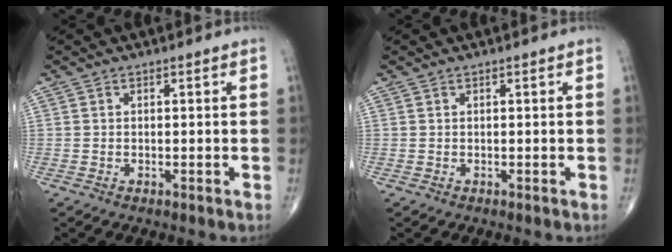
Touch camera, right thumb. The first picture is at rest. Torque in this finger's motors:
{"motor_torque": [0.00, 0.00, 0.02, 0.02, 0.01]}